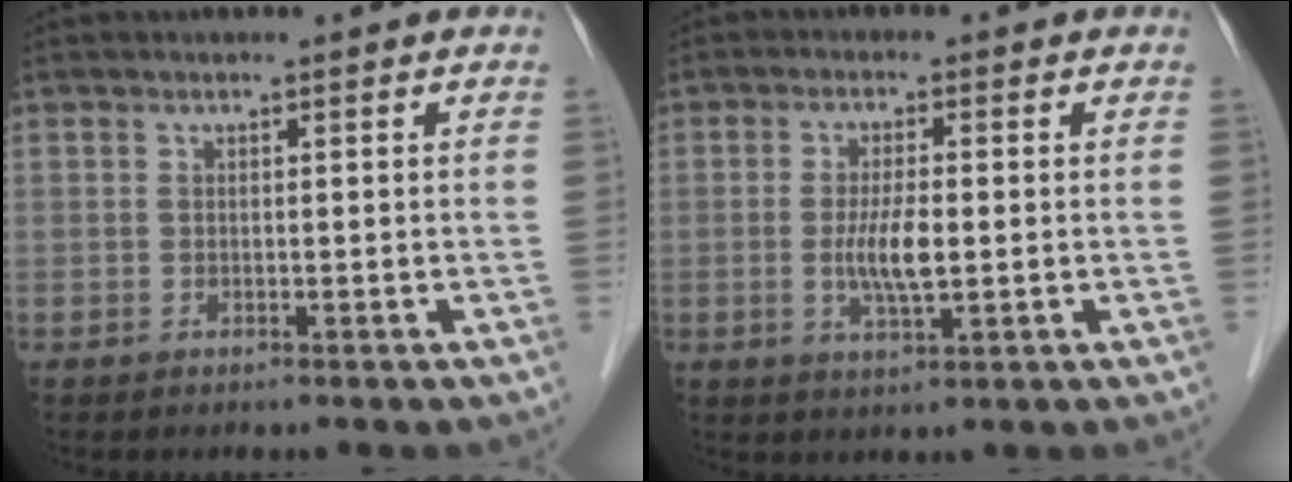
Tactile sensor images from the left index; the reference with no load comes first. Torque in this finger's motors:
{"motor_torque": [0.93, 0.78, 0.19, 0.05]}